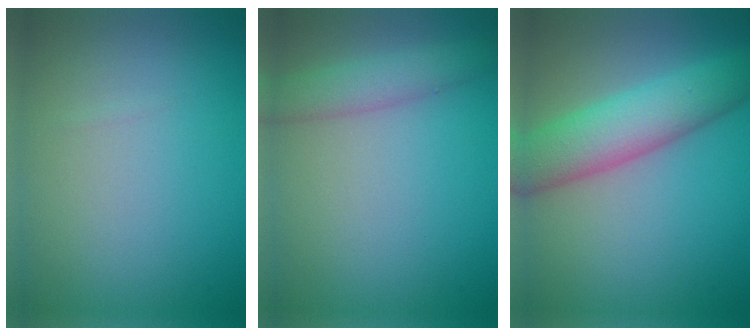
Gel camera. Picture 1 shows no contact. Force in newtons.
{"total": 2.9, "press": 2.9, "slide": 0.1}
{"total": 6.3, "press": 6.3, "slide": 0.3}